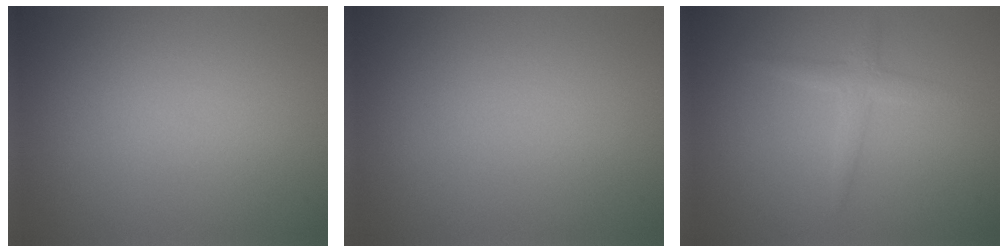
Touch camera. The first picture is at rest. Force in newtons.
{"total": 0.0}
{"total": 1.8, "press": 1.8, "slide": 0.1}